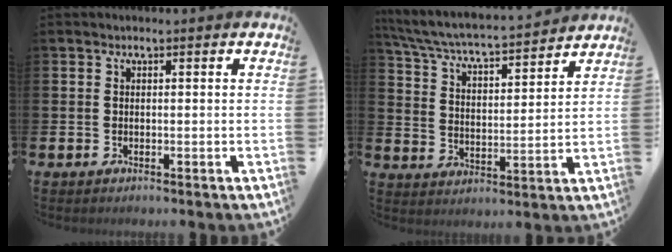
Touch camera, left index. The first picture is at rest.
{"total": 5.7, "force": [5.4, 0.5, 1.6], "torque": [-0.061, -0.046, 0.088]}